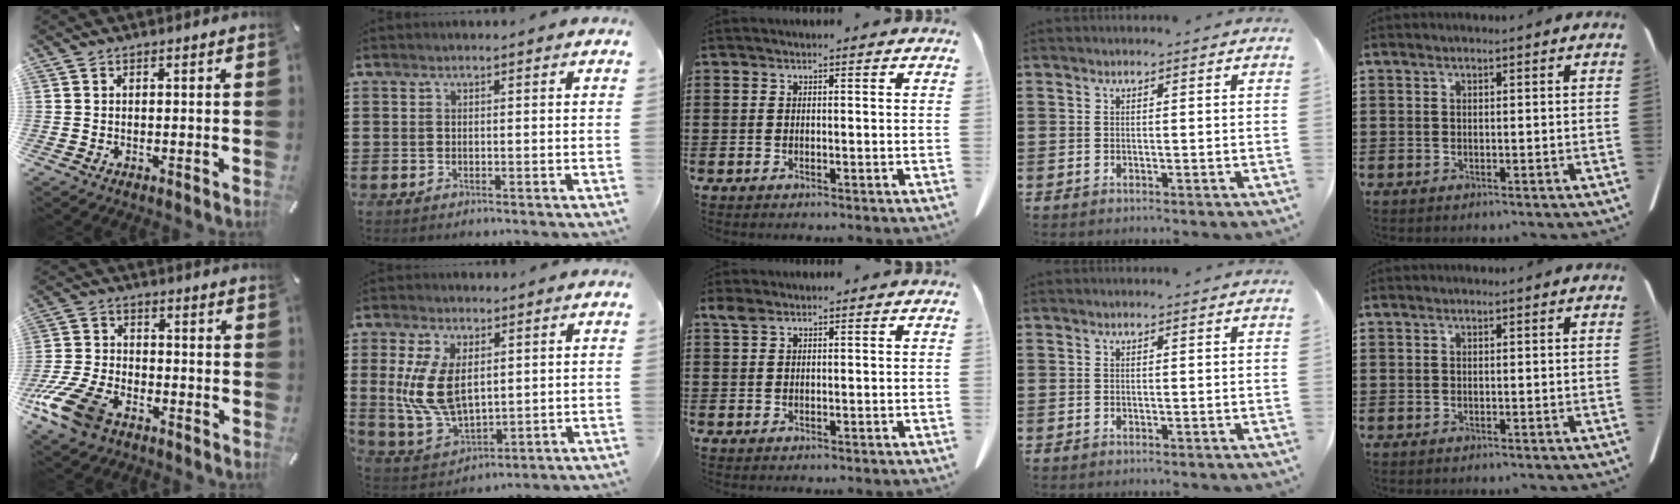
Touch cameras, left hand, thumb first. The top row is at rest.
{"thumb": {"total": 12.9, "force": [-7.8, 7.1, 7.4], "torque": [-0.157, 0.037, -0.145]}, "index": {"total": 9.9, "force": [1.8, 5.7, 7.9], "torque": [-0.194, -0.002, 0.031]}, "middle": {"total": 1.9, "force": [1.2, 0.9, 1.2], "torque": [-0.030, 0.003, 0.022]}}